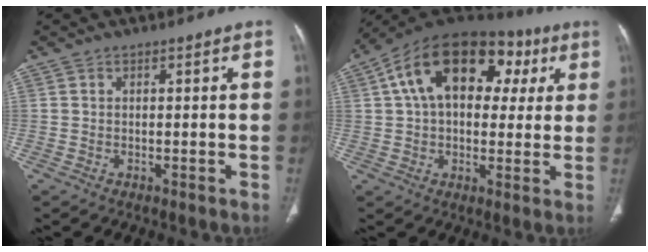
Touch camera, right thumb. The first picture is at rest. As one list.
[{"total": 22.6, "force": [7.3, 14.0, 16.2], "torque": [-0.237, 0.042, 0.105]}]